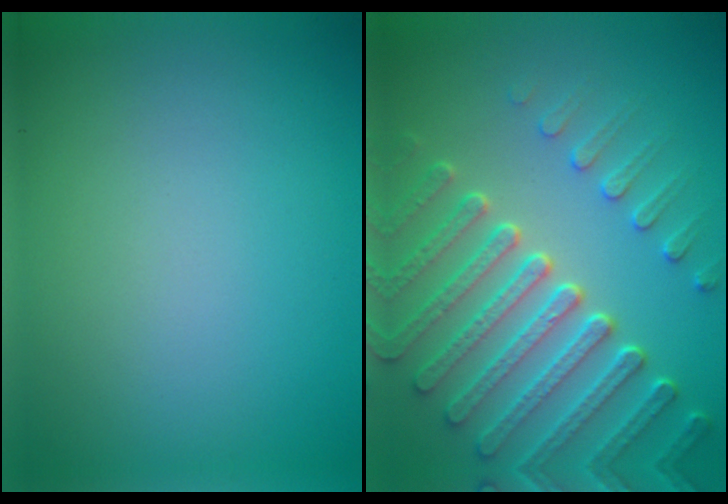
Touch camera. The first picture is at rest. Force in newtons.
{"total": 7.3, "press": 5.6, "slide": 4.6}